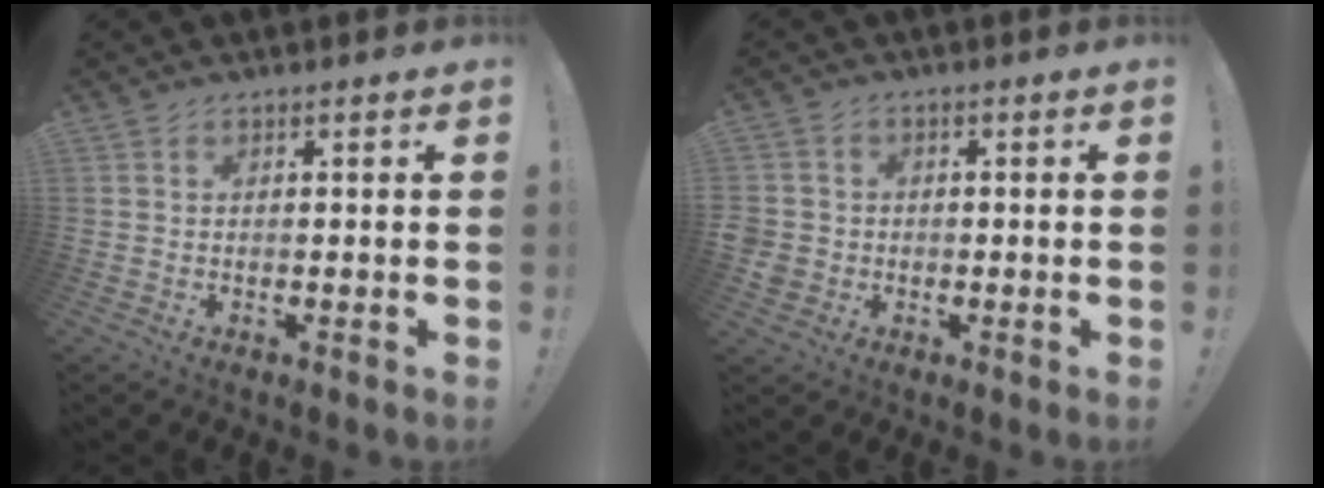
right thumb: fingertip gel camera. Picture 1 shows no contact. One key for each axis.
{"total": 4.4, "fx": -0.8, "fy": 4.1, "fz": 1.6, "tx": -0.037, "ty": 0.005, "tz": -0.015}